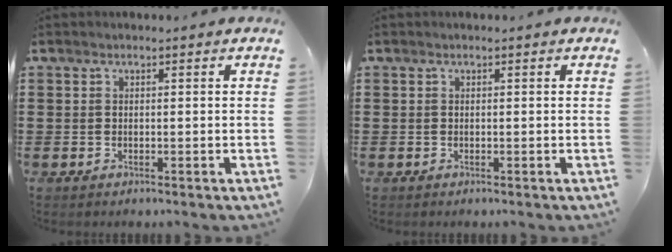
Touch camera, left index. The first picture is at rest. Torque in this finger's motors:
{"motor_torque": [-0.01, -0.01, 0.00, 0.00]}